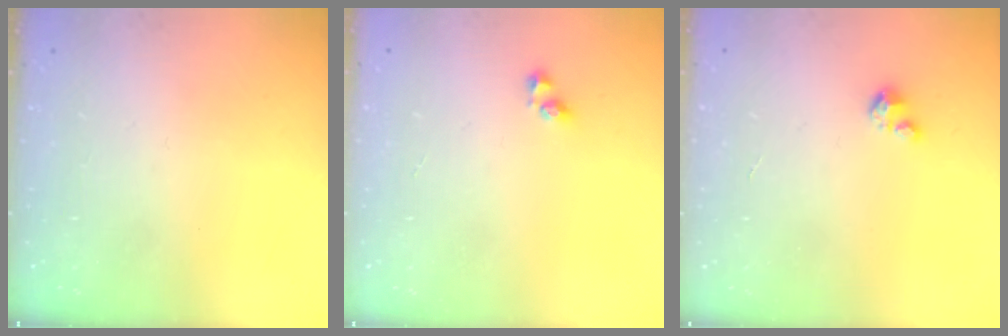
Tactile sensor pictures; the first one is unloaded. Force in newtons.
{"total": 2.2, "press": 1.9, "slide": 1.1}
{"total": 2.7, "press": 2.7, "slide": 0.2}